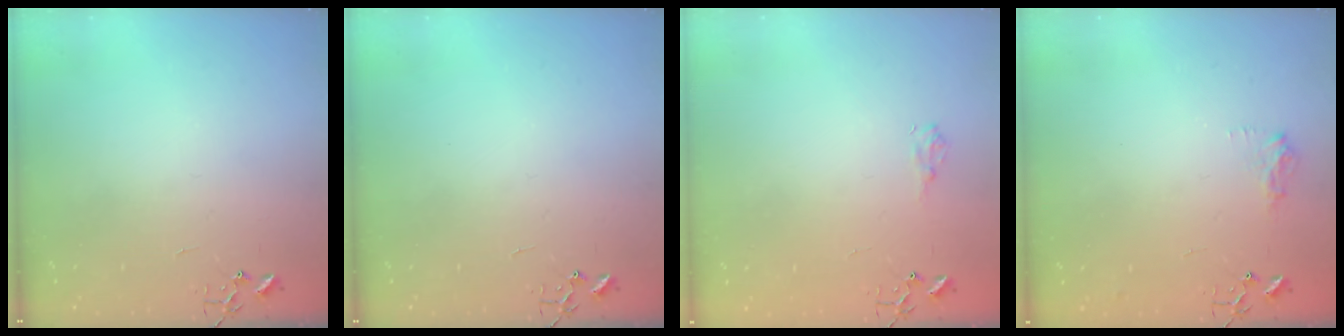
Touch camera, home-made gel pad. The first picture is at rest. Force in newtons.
{"total": 0.0}
{"total": 7.4, "press": 7.4, "slide": 0.8}
{"total": 8.4, "press": 8.4, "slide": 0.3}